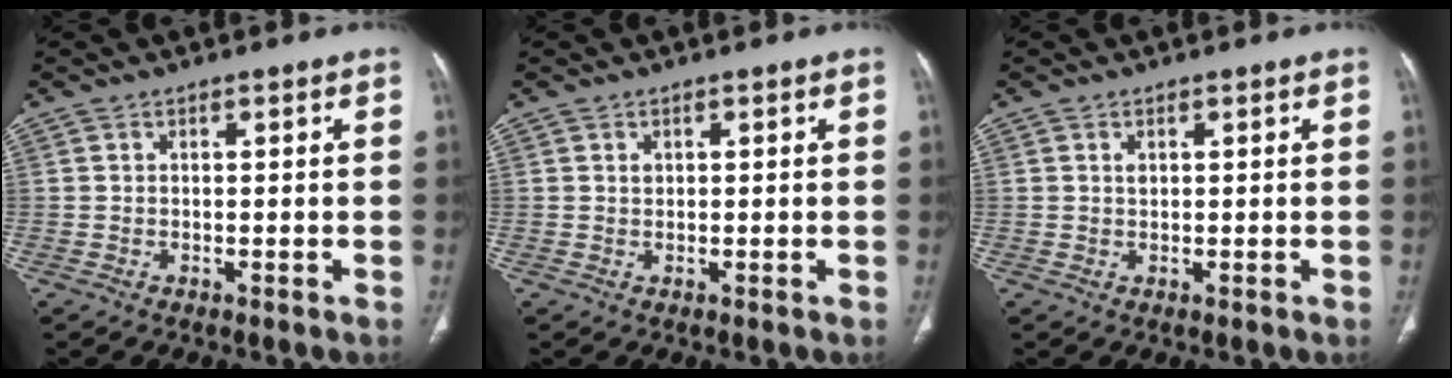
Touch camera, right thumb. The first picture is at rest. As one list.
[{"total": 0.7, "force": [0.3, 0.5, 0.3], "torque": [-0.003, -0.001, 0.007]}, {"total": 0.9, "force": [0.4, 0.6, 0.6], "torque": [-0.007, 0.000, 0.009]}]